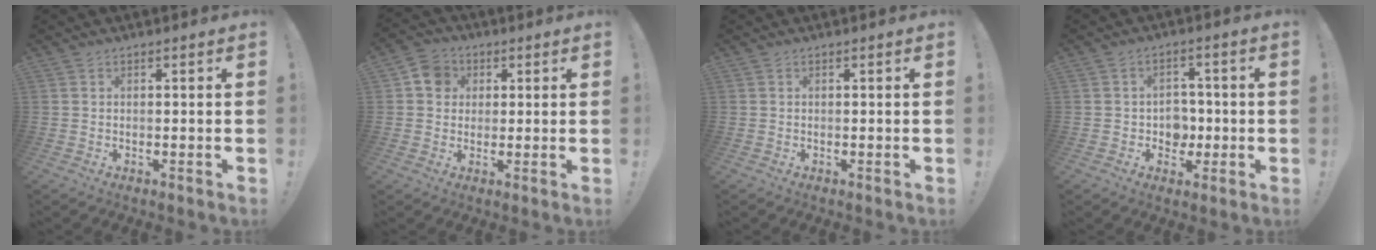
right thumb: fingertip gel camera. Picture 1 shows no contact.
{"total": 7.2, "force": [1.6, 6.5, 2.8], "torque": [-0.033, 0.005, 0.032]}
{"total": 0.0}
{"total": 6.6, "force": [-0.3, 6.1, 2.6], "torque": [-0.030, -0.003, -0.002]}